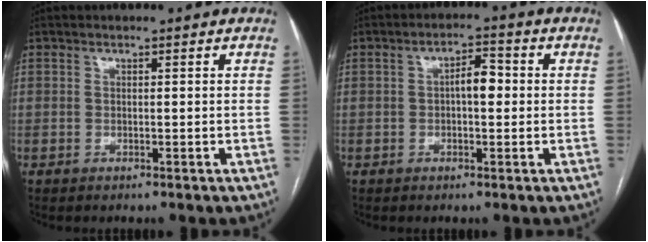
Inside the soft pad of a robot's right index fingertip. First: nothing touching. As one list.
[{"total": 4.0, "force": [0.0, 1.5, 3.7], "torque": [-0.059, 0.014, -0.001]}]